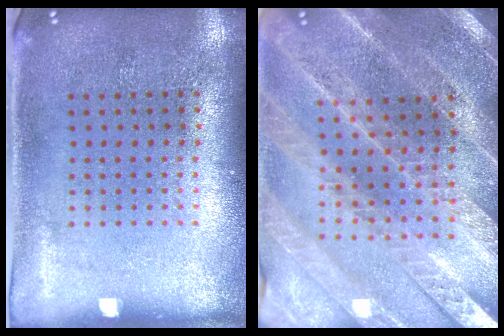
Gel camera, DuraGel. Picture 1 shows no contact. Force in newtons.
{"total": 2.8, "press": 2.7, "slide": 0.4}